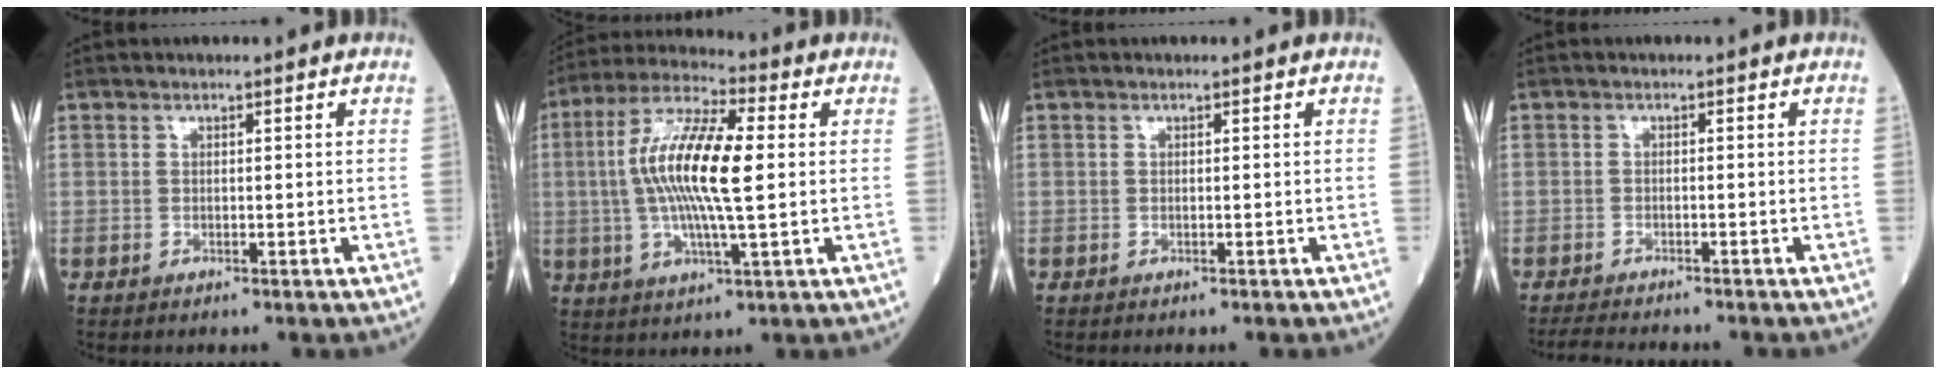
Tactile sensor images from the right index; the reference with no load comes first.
{"total": 14.0, "force": [0.8, 2.3, 13.8], "torque": [-0.275, 0.010, 0.007]}
{"total": 0.0}
{"total": 4.2, "force": [-4.0, 0.5, 1.3], "torque": [-0.022, -0.015, -0.067]}